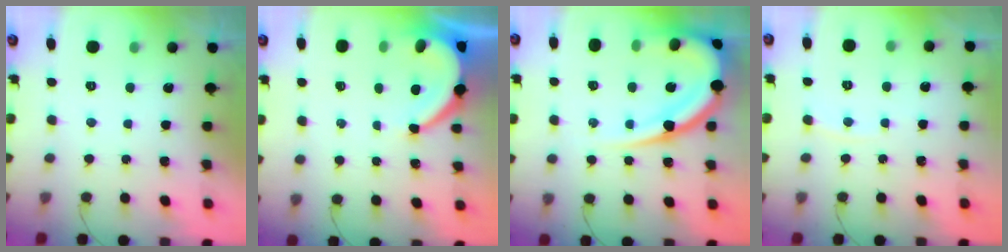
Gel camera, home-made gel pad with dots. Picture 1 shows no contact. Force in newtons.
{"total": 6.4, "press": 6.4, "slide": 0.5}
{"total": 18.5, "press": 18.4, "slide": 1.8}
{"total": 2.8, "press": 2.8, "slide": 0.3}